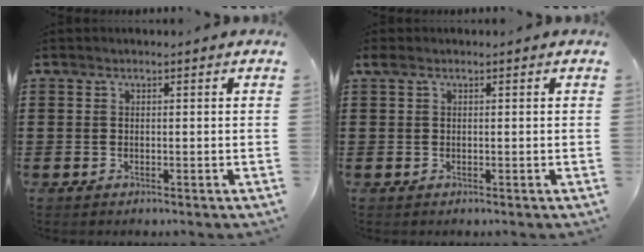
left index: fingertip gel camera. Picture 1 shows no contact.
{"total": 0.7, "force": [0.1, 0.3, 0.6], "torque": [-0.013, 0.003, 0.001]}